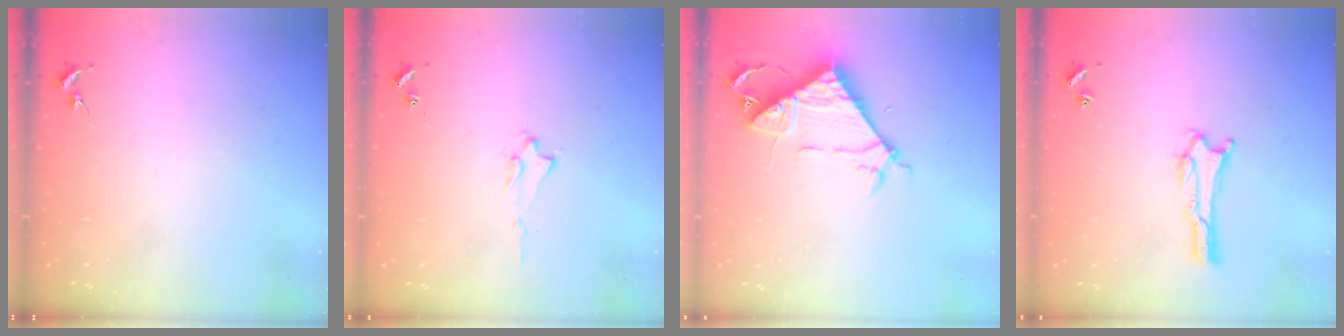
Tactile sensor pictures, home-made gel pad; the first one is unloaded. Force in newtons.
{"total": 1.7, "press": 1.6, "slide": 0.2}
{"total": 8.1, "press": 8.0, "slide": 0.7}
{"total": 1.3, "press": 1.3, "slide": 0.4}